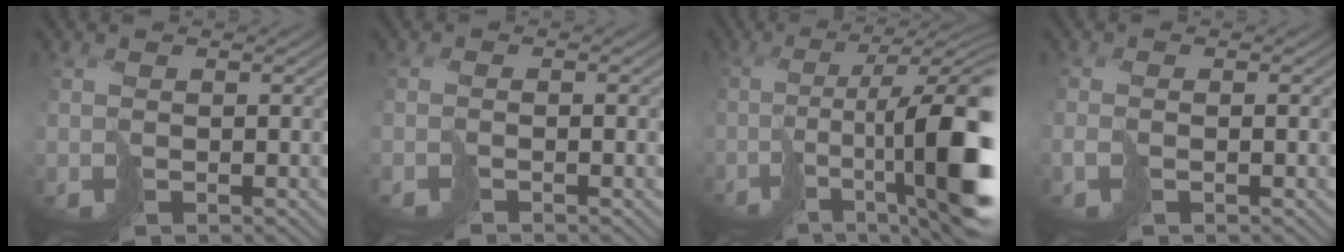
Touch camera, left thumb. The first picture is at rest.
{"total": 1.0, "force": [-0.8, -0.1, 0.6], "torque": [-0.005, 0.001, -0.022]}
{"total": 15.3, "force": [-3.8, 4.7, 14.0], "torque": [-0.234, -0.019, -0.048]}
{"total": 1.5, "force": [-0.7, 0.5, 1.2], "torque": [-0.026, -0.005, -0.018]}